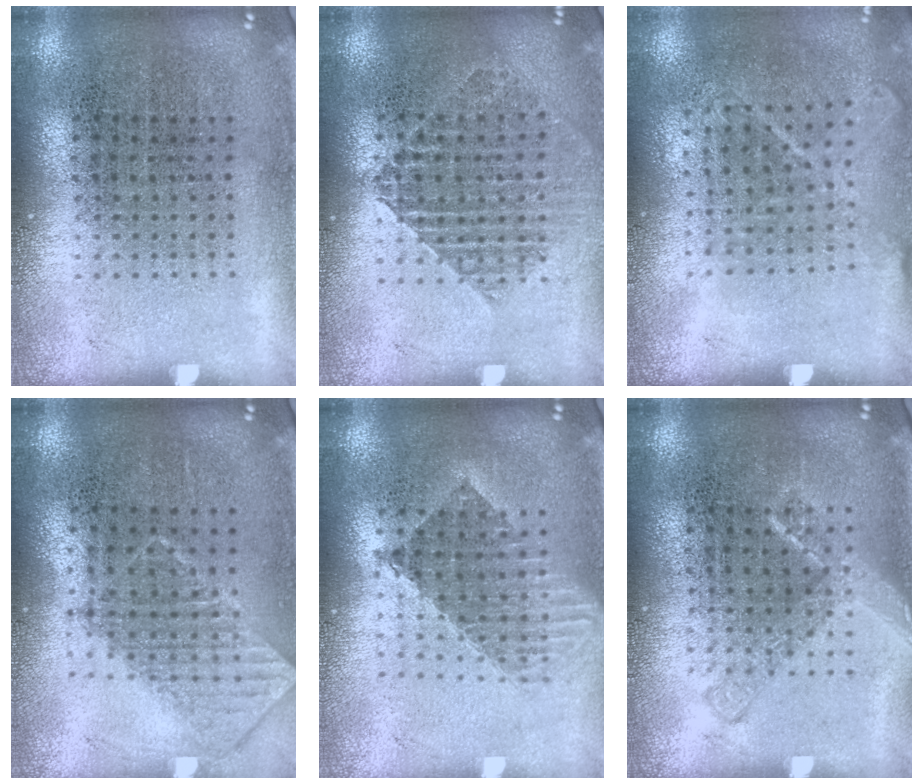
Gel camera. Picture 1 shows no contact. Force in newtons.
{"total": 1.4, "press": 1.3, "slide": 0.5}
{"total": 1.2, "press": 1.0, "slide": 0.6}
{"total": 0.8, "press": 0.8, "slide": 0.1}
{"total": 1.6, "press": 1.3, "slide": 0.9}
{"total": 1.3, "press": 1.3, "slide": 0.2}